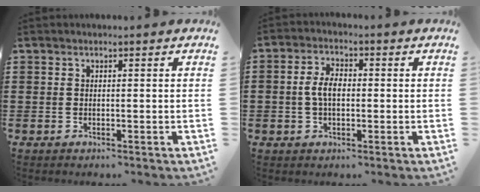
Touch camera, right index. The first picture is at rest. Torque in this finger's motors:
{"motor_torque": [0.31, -0.28, 0.18, 0.10]}